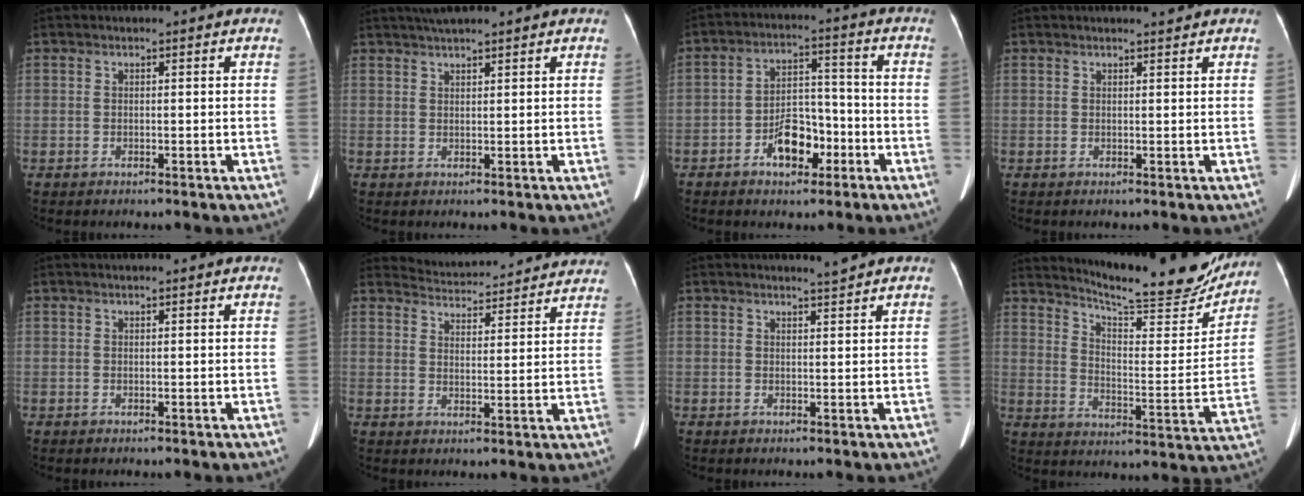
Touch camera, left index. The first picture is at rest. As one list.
[{"total": 3.5, "force": [2.9, 0.0, 1.9], "torque": [-0.034, 0.022, 0.051]}, {"total": 7.4, "force": [-3.8, 4.0, 5.0], "torque": [-0.094, 0.016, -0.062]}, {"total": 1.0, "force": [0.9, -0.2, 0.2], "torque": [-0.008, -0.006, 0.017]}, {"total": 1.1, "force": [0.9, 0.1, 0.5], "torque": [-0.008, 0.017, 0.011]}, {"total": 17.8, "force": [17.3, 2.8, 2.9], "torque": [-0.040, -0.010, 0.212]}, {"total": 1.3, "force": [1.2, -0.5, 0.2], "torque": [-0.012, -0.013, 0.022]}, {"total": 21.3, "force": [19.7, 2.1, 7.9], "torque": [-0.120, -0.056, 0.261]}]